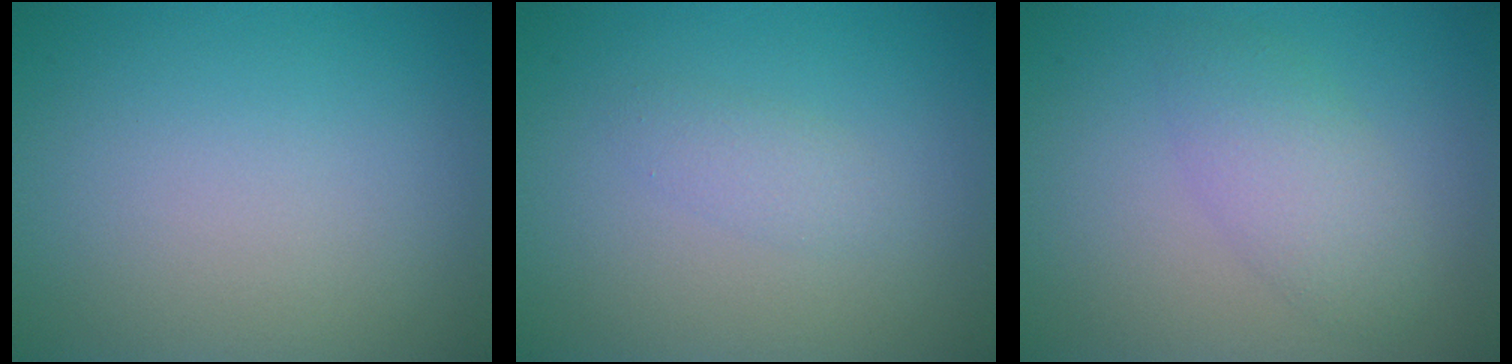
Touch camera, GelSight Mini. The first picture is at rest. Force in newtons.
{"total": 1.3, "press": 1.3, "slide": 0.1}
{"total": 2.9, "press": 2.9, "slide": 0.1}